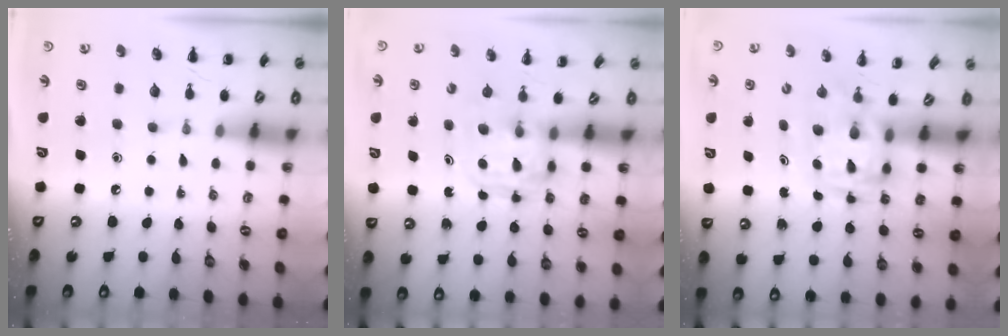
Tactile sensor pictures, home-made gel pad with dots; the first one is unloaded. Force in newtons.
{"total": 3.8, "press": 3.7, "slide": 0.2}
{"total": 2.9, "press": 2.9, "slide": 0.6}